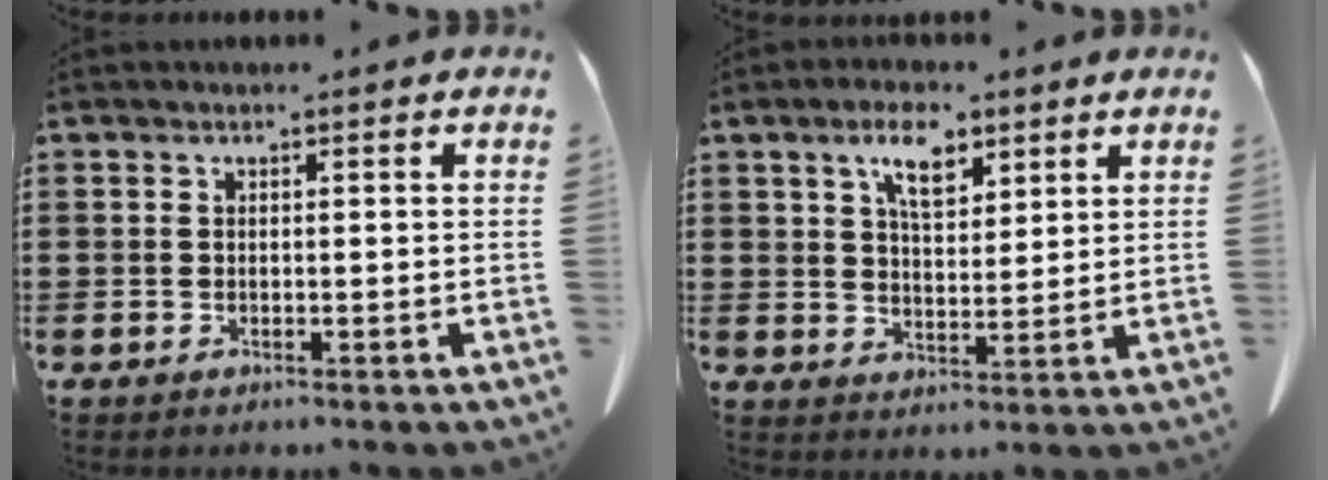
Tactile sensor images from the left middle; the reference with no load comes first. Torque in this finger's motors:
{"motor_torque": [0.07, 0.14, 0.42, 0.11]}